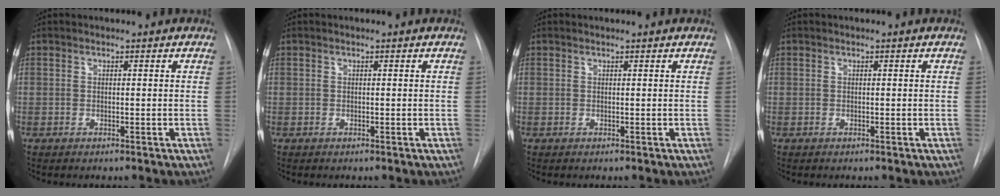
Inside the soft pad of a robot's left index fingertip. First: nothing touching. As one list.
[{"total": 0.0}, {"total": 0.0}, {"total": 0.0}]